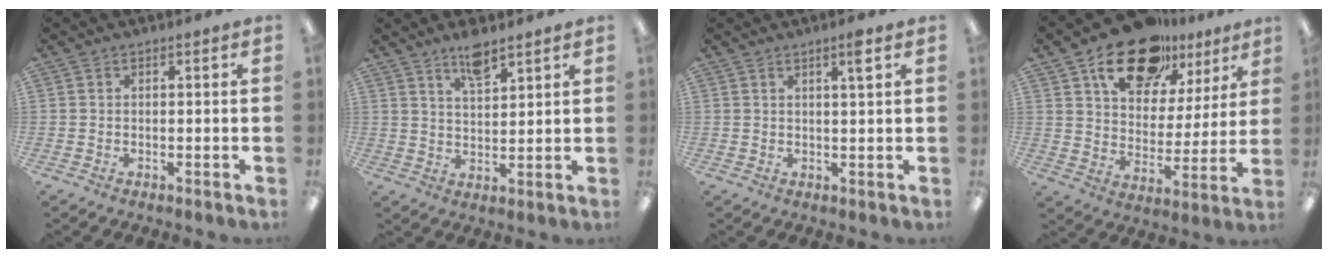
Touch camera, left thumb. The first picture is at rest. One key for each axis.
{"total": 6.2, "fx": 5.0, "fy": 1.7, "fz": 3.4, "tx": -0.055, "ty": -0.028, "tz": 0.085}
{"total": 3.4, "fx": 2.0, "fy": 0.2, "fz": 2.8, "tx": -0.053, "ty": -0.002, "tz": 0.031}
{"total": 18.9, "fx": 13.0, "fy": 10.2, "fz": 9.0, "tx": -0.145, "ty": -0.069, "tz": 0.229}